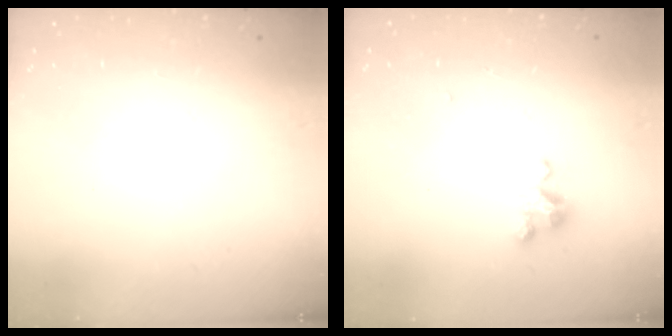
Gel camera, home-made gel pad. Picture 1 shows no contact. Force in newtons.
{"total": 3.4, "press": 3.3, "slide": 0.2}